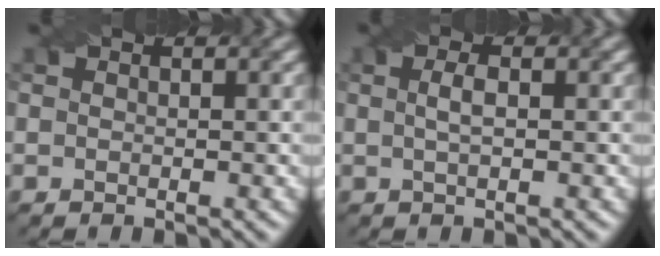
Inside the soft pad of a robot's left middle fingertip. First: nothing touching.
{"total": 1.4, "force": [0.1, 0.4, 1.4], "torque": [-0.030, 0.006, 0.001]}